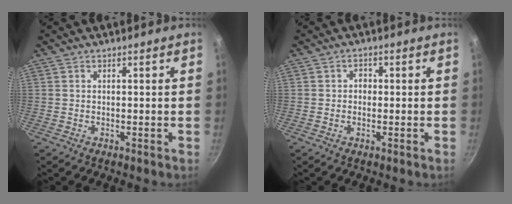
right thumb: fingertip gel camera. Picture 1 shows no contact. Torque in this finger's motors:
{"motor_torque": [0.25, 0.02, 0.05, -0.01, -0.02]}